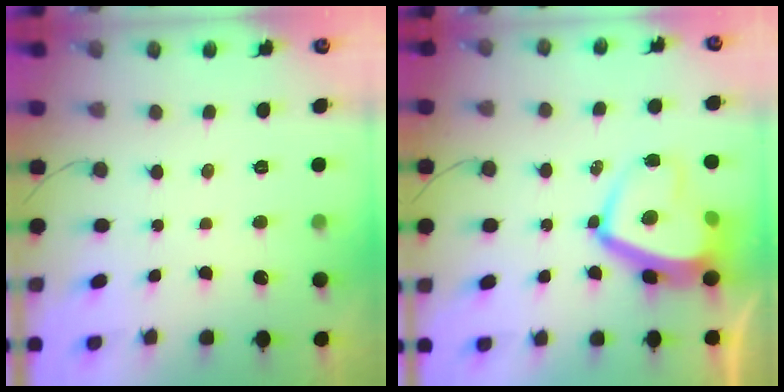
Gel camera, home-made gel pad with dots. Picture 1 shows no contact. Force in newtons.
{"total": 11.5, "press": 11.5, "slide": 1.0}